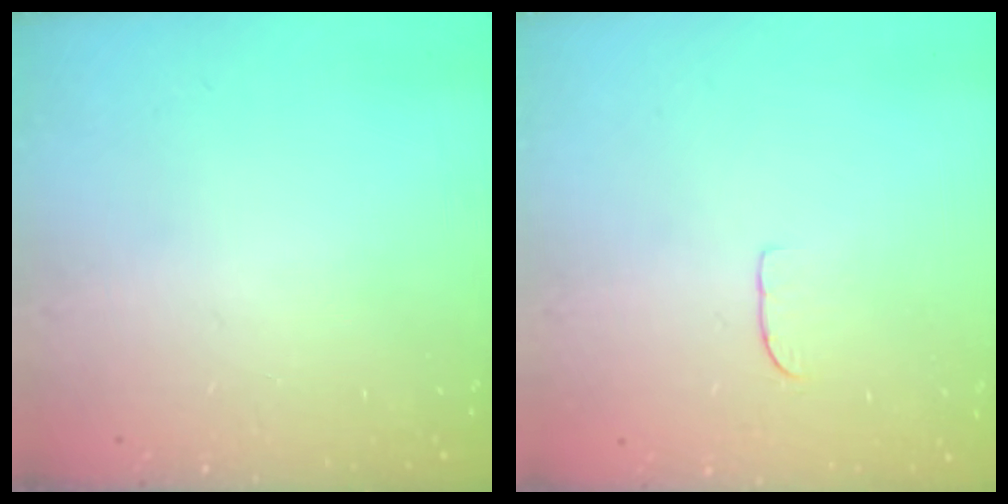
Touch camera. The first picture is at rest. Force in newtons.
{"total": 3.6, "press": 3.6, "slide": 0.2}